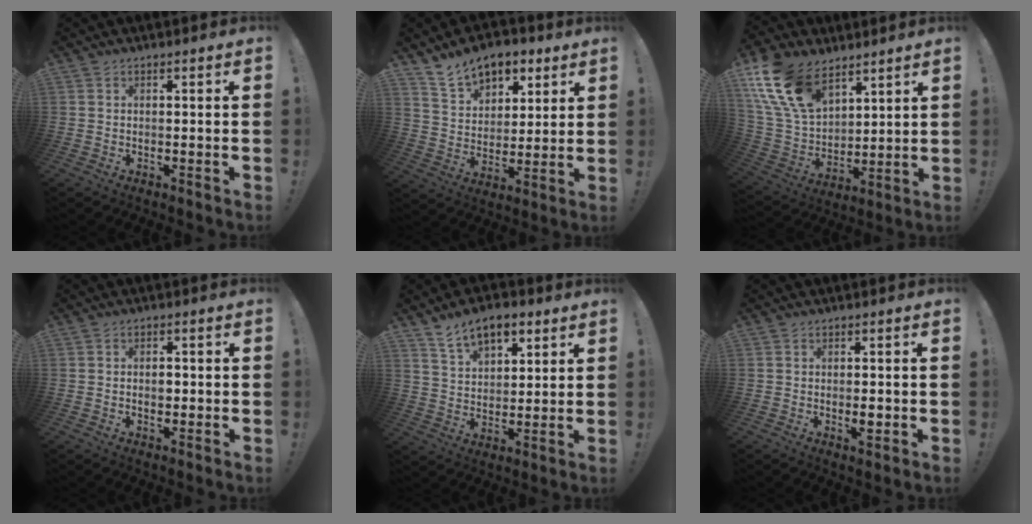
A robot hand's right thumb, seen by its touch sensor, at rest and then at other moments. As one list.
[{"total": 12.8, "force": [9.0, 7.7, 4.9], "torque": [-0.082, -0.056, 0.170]}, {"total": 18.9, "force": [11.4, 11.1, 10.2], "torque": [-0.213, -0.061, 0.216]}, {"total": 2.6, "force": [-0.6, 1.7, 1.8], "torque": [-0.017, 0.002, -0.016]}, {"total": 10.5, "force": [6.6, 6.1, 5.6], "torque": [-0.091, -0.026, 0.125]}, {"total": 3.3, "force": [-0.9, 1.9, 2.6], "torque": [-0.033, 0.004, -0.014]}]